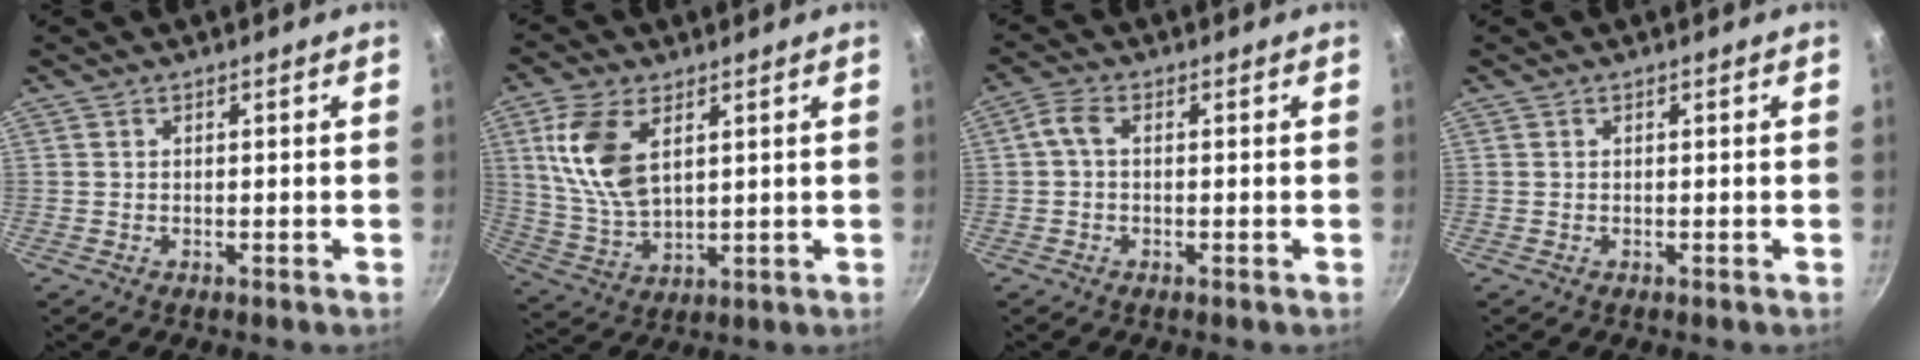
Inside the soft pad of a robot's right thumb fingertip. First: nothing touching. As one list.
[{"total": 12.4, "force": [4.1, 6.8, 9.5], "torque": [-0.185, -0.015, 0.089]}, {"total": 3.0, "force": [0.0, 1.5, 2.6], "torque": [-0.067, 0.014, -0.005]}, {"total": 0.0}]